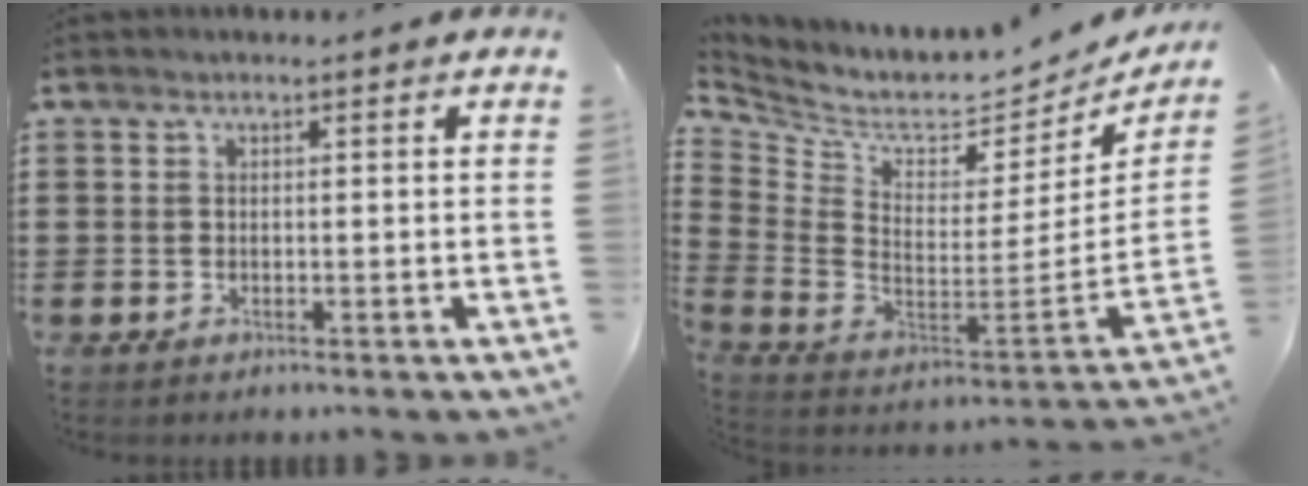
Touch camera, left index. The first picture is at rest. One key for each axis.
{"total": 4.8, "fx": 3.8, "fy": 2.2, "fz": 2.0, "tx": -0.068, "ty": -0.051, "tz": 0.060}